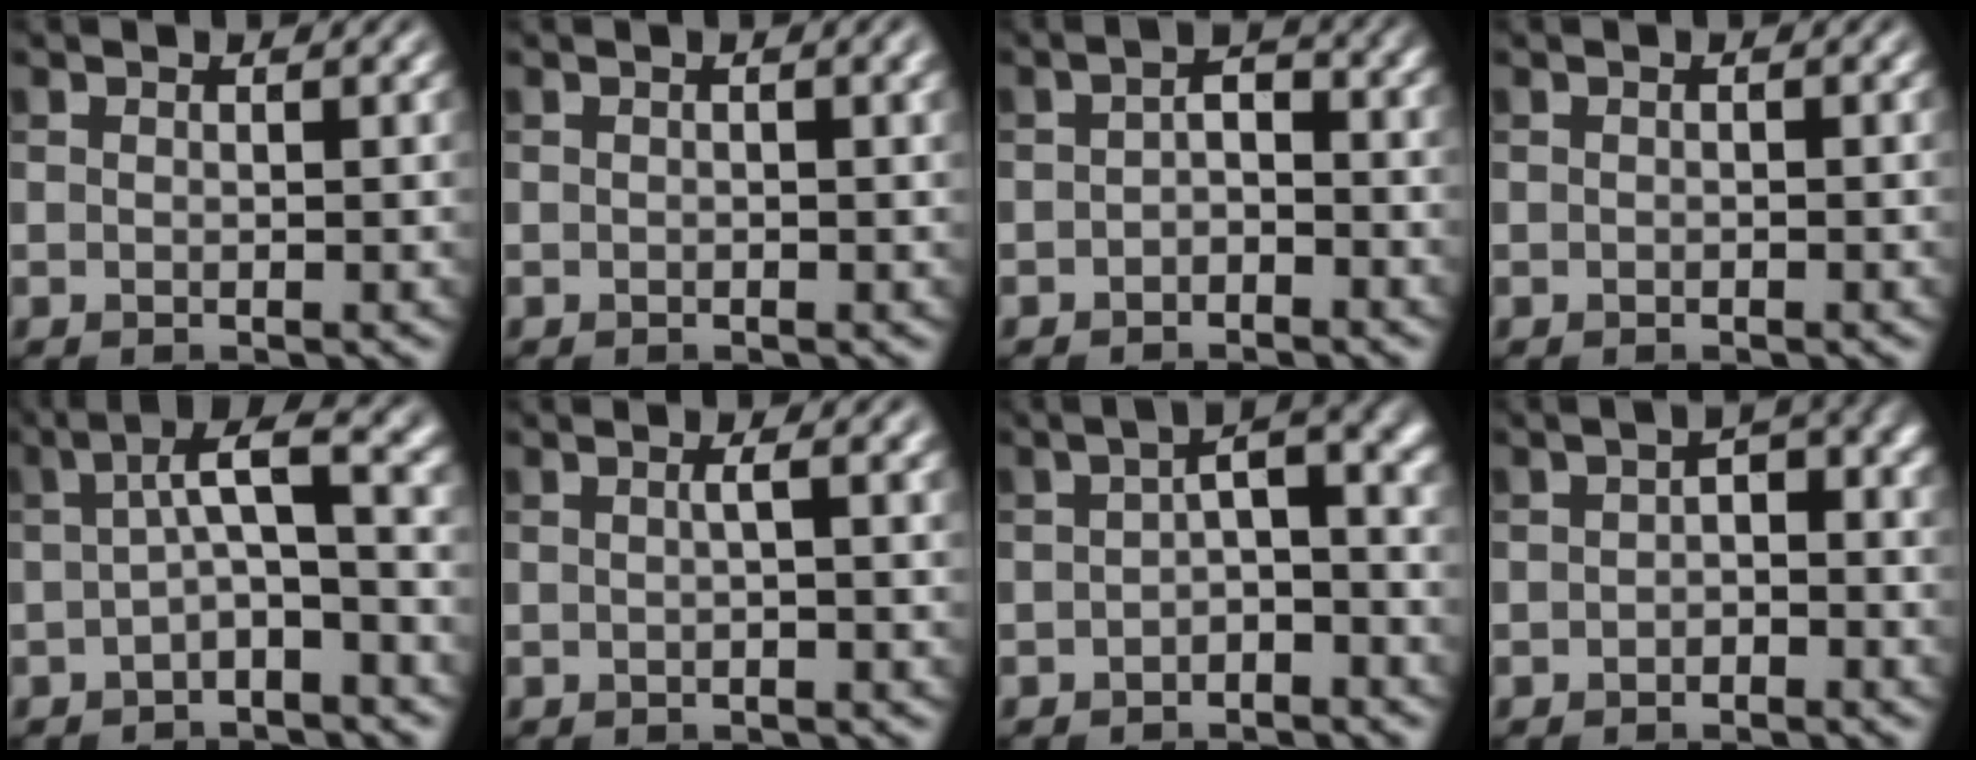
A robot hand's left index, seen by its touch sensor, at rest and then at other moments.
{"total": 1.8, "force": [0.6, 0.6, 1.6], "torque": [-0.015, 0.007, 0.005]}
{"total": 2.3, "force": [-1.1, 1.2, 1.5], "torque": [-0.029, 0.006, -0.025]}
{"total": 0.0}
{"total": 5.0, "force": [-0.1, 1.2, 4.8], "torque": [-0.076, 0.020, -0.012]}
{"total": 2.0, "force": [0.0, 0.6, 1.9], "torque": [-0.026, 0.008, -0.010]}
{"total": 4.3, "force": [-0.6, 1.6, 3.9], "torque": [-0.053, 0.013, -0.021]}
{"total": 2.7, "force": [-0.6, 1.6, 2.2], "torque": [-0.033, 0.005, -0.017]}